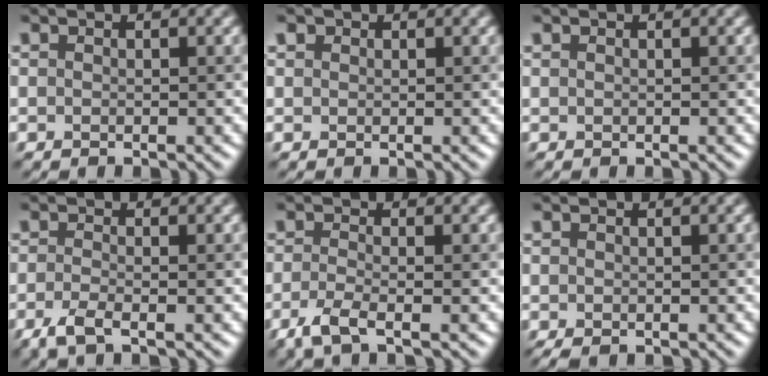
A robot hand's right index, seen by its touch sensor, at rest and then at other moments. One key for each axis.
{"total": 0.7, "fx": 0.5, "fy": 0.4, "fz": 0.1, "tx": 0.000, "ty": 0.002, "tz": 0.004}
{"total": 0.0}
{"total": 2.3, "fx": -1.5, "fy": 0.5, "fz": 1.7, "tx": -0.043, "ty": -0.007, "tz": -0.036}
{"total": 2.8, "fx": -1.7, "fy": 0.6, "fz": 2.1, "tx": -0.050, "ty": -0.009, "tz": -0.044}
{"total": 1.3, "fx": -0.8, "fy": 0.6, "fz": 0.7, "tx": -0.021, "ty": -0.004, "tz": -0.016}